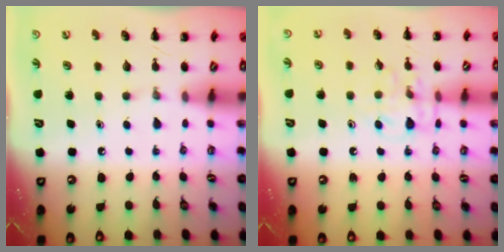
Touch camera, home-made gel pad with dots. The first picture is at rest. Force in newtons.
{"total": 8.4, "press": 8.4, "slide": 0.4}